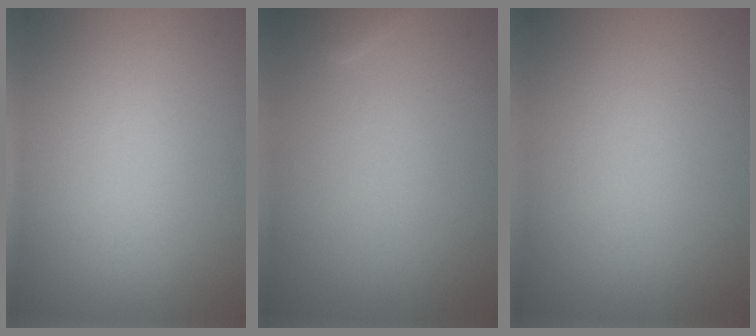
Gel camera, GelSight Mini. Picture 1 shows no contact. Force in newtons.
{"total": 0.8, "press": 0.8, "slide": 0.0}
{"total": 0.0}